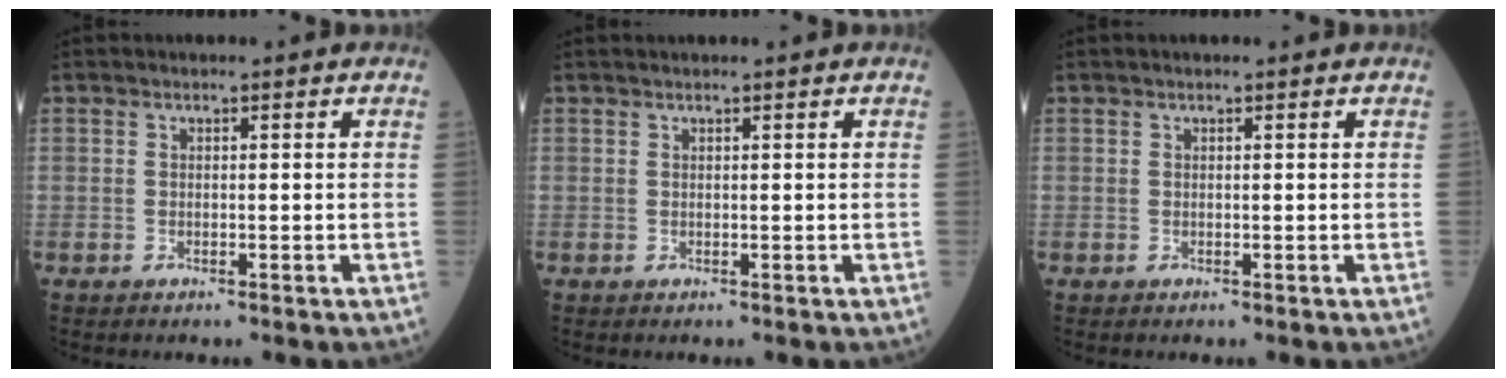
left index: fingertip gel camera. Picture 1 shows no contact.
{"total": 0.7, "force": [0.6, -0.1, 0.3], "torque": [-0.005, 0.010, 0.013]}
{"total": 0.0}